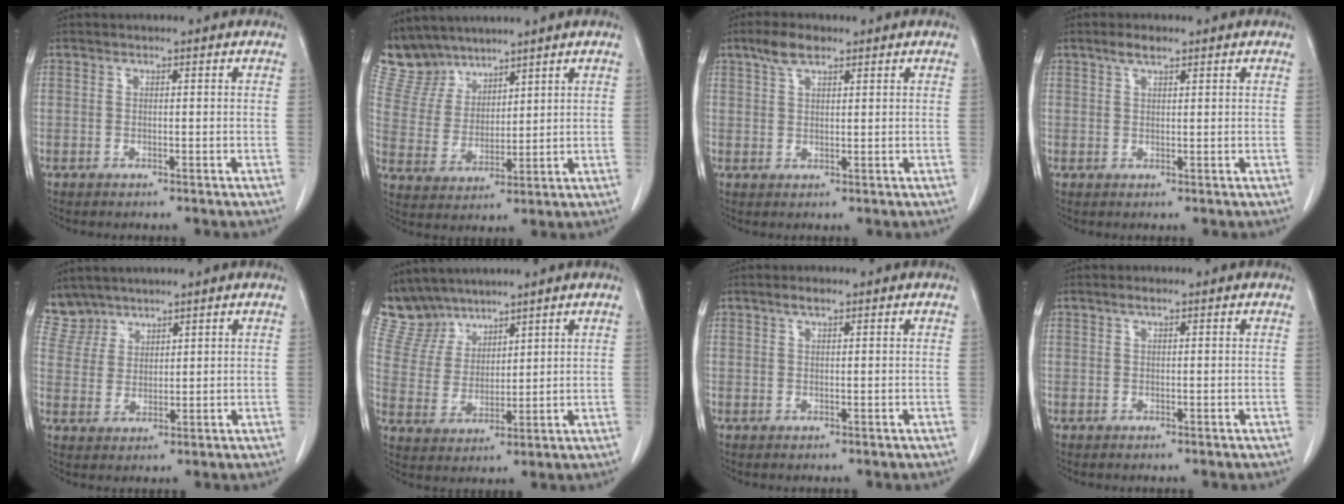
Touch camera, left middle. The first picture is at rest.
{"total": 7.9, "force": [7.2, 3.2, 0.3], "torque": [-0.018, 0.009, 0.160]}
{"total": 3.8, "force": [2.6, 1.3, 2.4], "torque": [-0.053, 0.010, 0.051]}
{"total": 2.3, "force": [1.6, 0.6, 1.5], "torque": [-0.034, 0.006, 0.031]}
{"total": 4.7, "force": [4.3, 1.7, -0.7], "torque": [0.013, 0.004, 0.096]}
{"total": 7.7, "force": [7.0, 3.0, 0.3], "torque": [-0.017, 0.009, 0.156]}
{"total": 1.4, "force": [1.0, 0.3, 1.0], "torque": [-0.022, 0.005, 0.019]}
{"total": 0.9, "force": [0.6, 0.2, 0.7], "torque": [-0.016, 0.005, 0.011]}